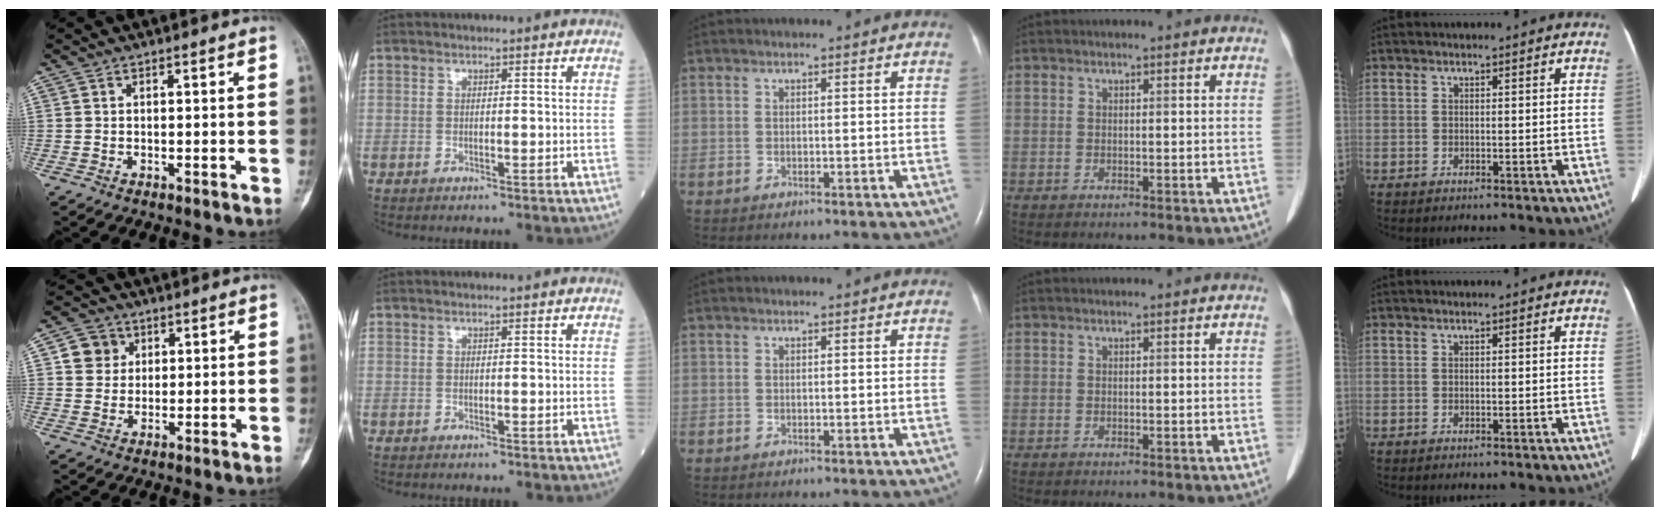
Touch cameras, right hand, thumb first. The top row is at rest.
{"thumb": {"total": 5.3, "force": [1.7, 4.9, 1.3], "torque": [0.004, -0.001, 0.027]}}